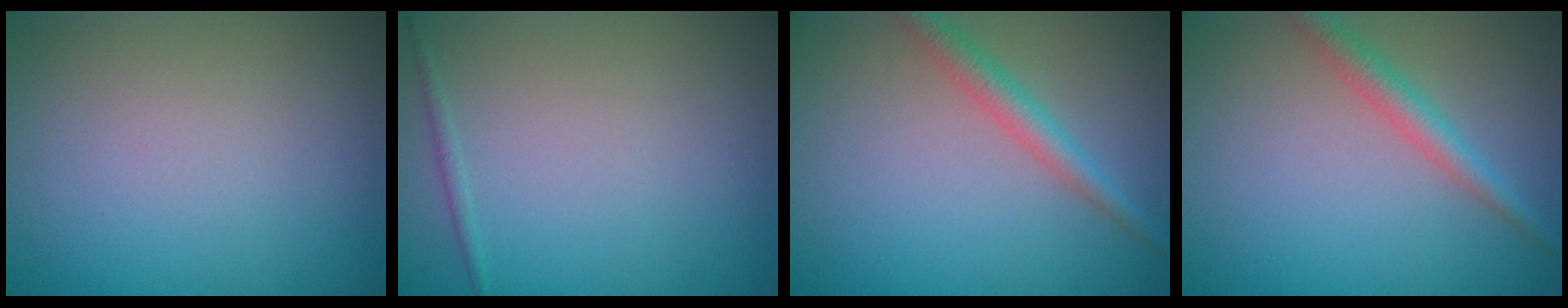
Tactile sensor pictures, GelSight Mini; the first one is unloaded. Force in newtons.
{"total": 0.6, "press": 0.6, "slide": 0.1}
{"total": 2.5, "press": 2.5, "slide": 0.0}
{"total": 2.5, "press": 2.5, "slide": 0.0}